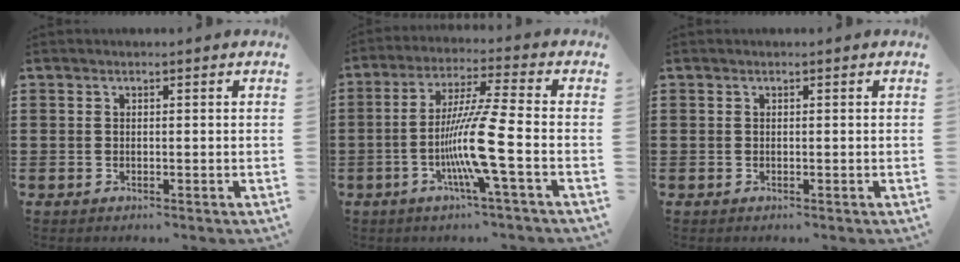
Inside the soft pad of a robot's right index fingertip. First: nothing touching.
{"total": 10.6, "force": [-3.3, -0.6, 10.1], "torque": [-0.200, -0.014, -0.070]}
{"total": 0.0}